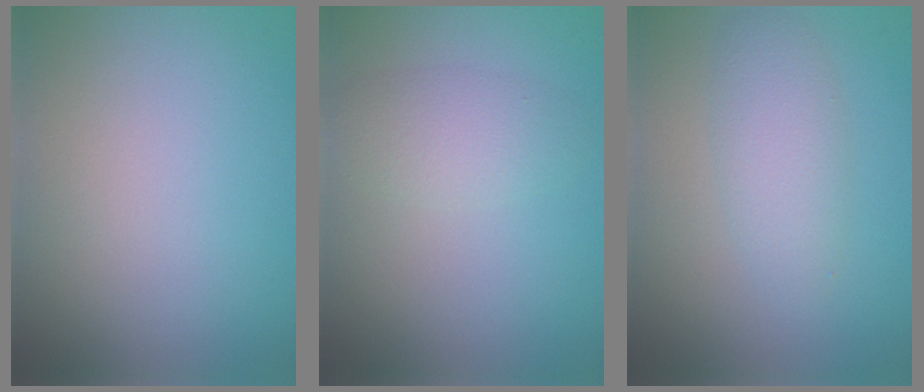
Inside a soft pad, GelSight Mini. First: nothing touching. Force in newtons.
{"total": 2.5, "press": 2.5, "slide": 0.2}
{"total": 2.9, "press": 2.9, "slide": 0.1}